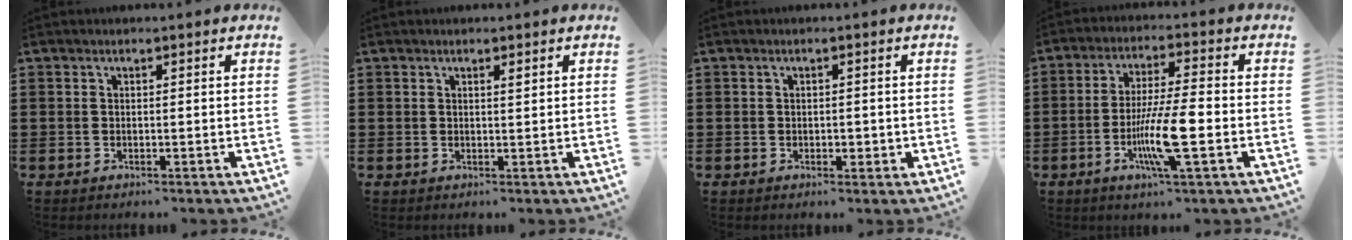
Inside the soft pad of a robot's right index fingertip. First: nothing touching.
{"total": 0.8, "force": [0.5, 0.1, 0.6], "torque": [-0.012, -0.001, 0.010]}
{"total": 1.3, "force": [-0.2, 0.8, 1.1], "torque": [-0.020, 0.004, -0.004]}
{"total": 10.0, "force": [-2.9, 1.1, 9.5], "torque": [-0.181, -0.014, -0.055]}